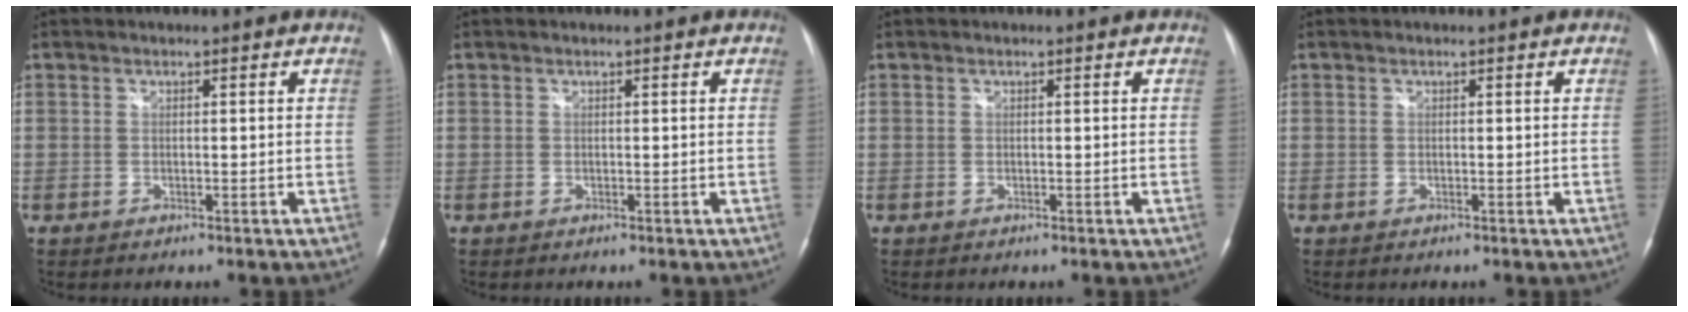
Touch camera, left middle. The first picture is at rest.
{"total": 0.0}
{"total": 0.0}
{"total": 0.0}